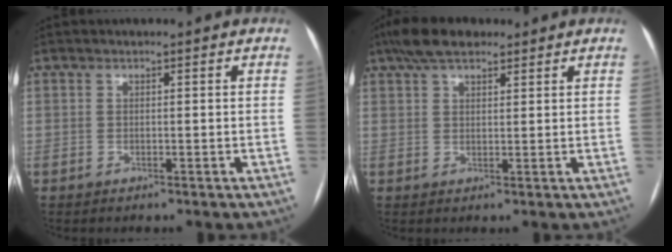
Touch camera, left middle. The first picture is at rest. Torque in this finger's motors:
{"motor_torque": [0.79, -0.89, 0.06, 0.03]}